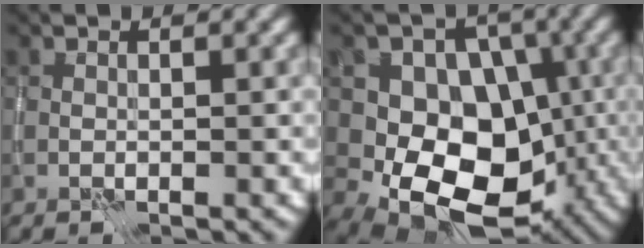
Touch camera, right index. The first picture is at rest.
{"total": 12.2, "force": [-2.2, 9.2, 7.7], "torque": [-0.070, -0.001, -0.056]}